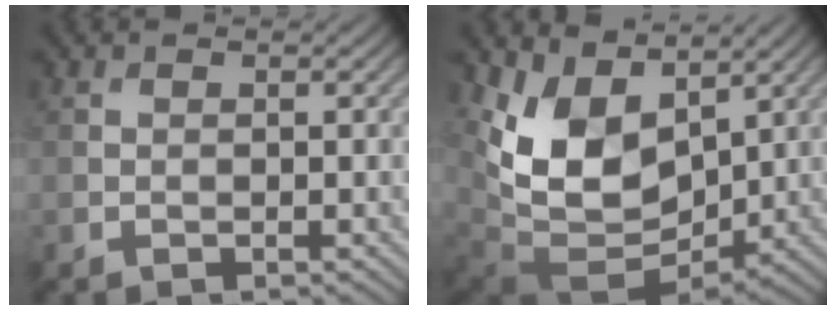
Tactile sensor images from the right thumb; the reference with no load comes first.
{"total": 12.0, "force": [4.1, 8.1, 7.9], "torque": [-0.180, -0.009, 0.085]}